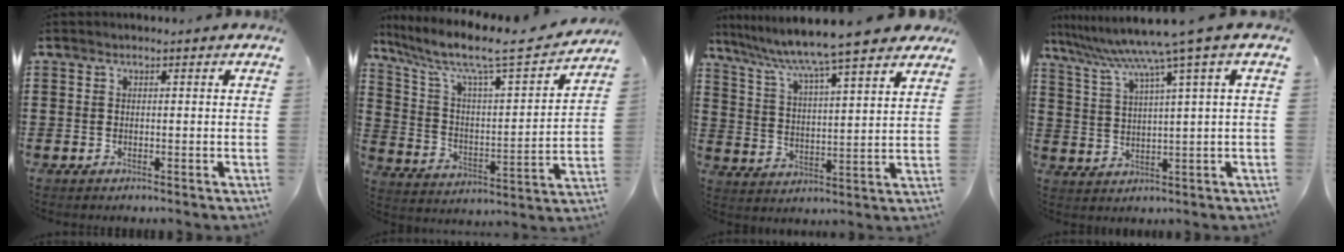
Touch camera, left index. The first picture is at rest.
{"total": 8.6, "force": [6.8, 1.0, 5.2], "torque": [-0.131, -0.049, 0.105]}
{"total": 8.1, "force": [7.1, -0.6, 3.8], "torque": [-0.103, -0.042, 0.115]}
{"total": 8.0, "force": [5.4, -1.2, 5.7], "torque": [-0.133, -0.036, 0.084]}